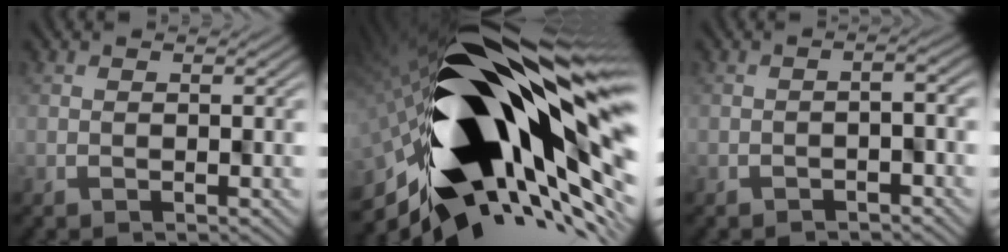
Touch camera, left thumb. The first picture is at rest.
{"total": 21.0, "force": [-1.6, 8.9, 18.9], "torque": [-0.351, -0.043, -0.022]}
{"total": 2.0, "force": [-1.5, 0.4, 1.3], "torque": [-0.021, 0.003, -0.021]}